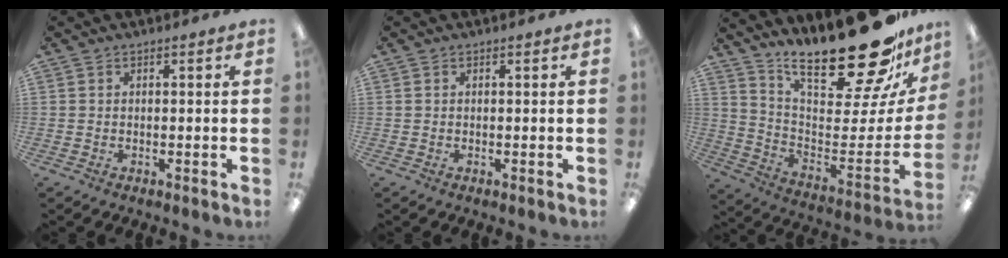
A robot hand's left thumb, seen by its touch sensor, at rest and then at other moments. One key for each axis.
{"total": 0.0}
{"total": 25.8, "fx": 20.5, "fy": 6.7, "fz": 14.0, "tx": -0.198, "ty": -0.158, "tz": 0.338}